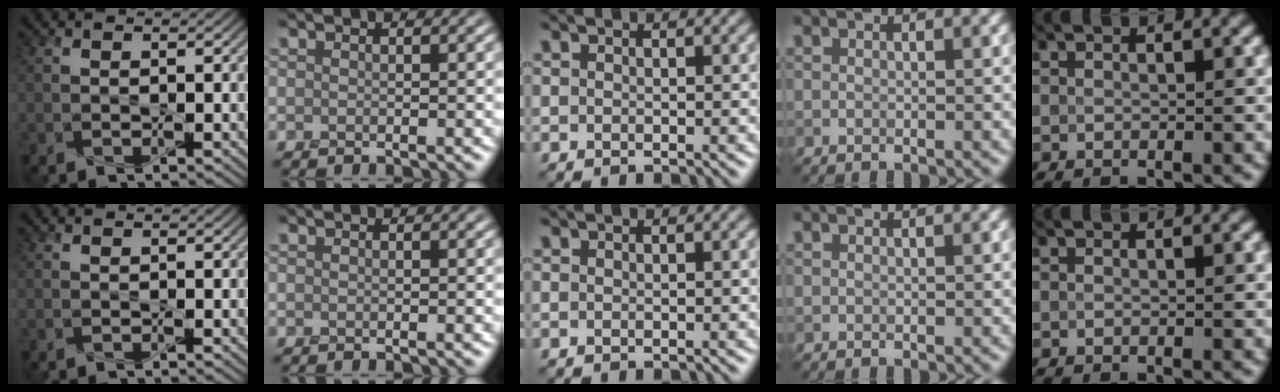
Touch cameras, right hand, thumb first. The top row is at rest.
{}